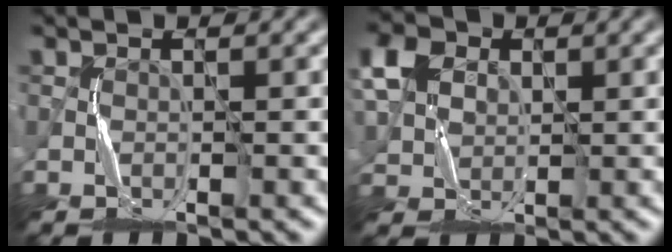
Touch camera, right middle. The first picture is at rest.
{"total": 4.4, "force": [2.0, 3.4, 1.9], "torque": [-0.050, 0.009, 0.036]}